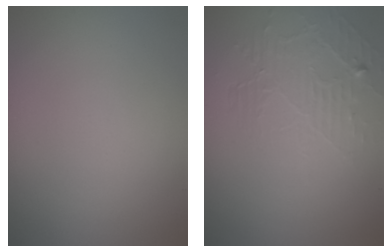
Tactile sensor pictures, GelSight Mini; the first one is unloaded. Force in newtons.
{"total": 2.0, "press": 1.1, "slide": 1.7}